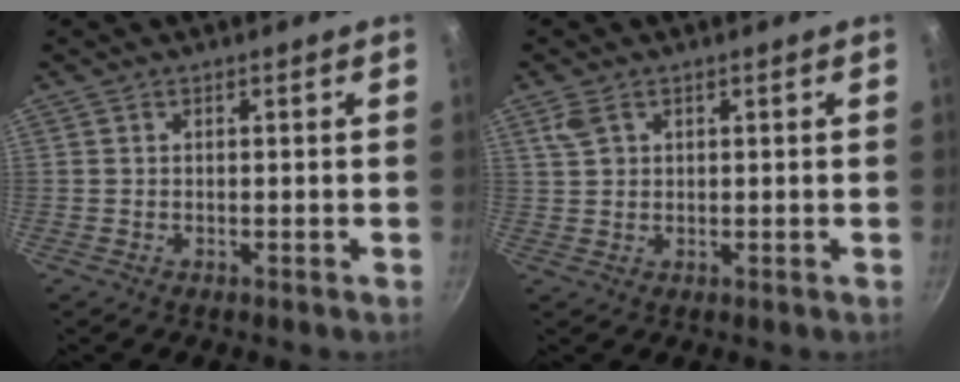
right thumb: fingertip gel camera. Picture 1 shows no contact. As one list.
[{"total": 3.3, "force": [1.7, 2.0, 2.0], "torque": [-0.037, 0.000, 0.038]}]